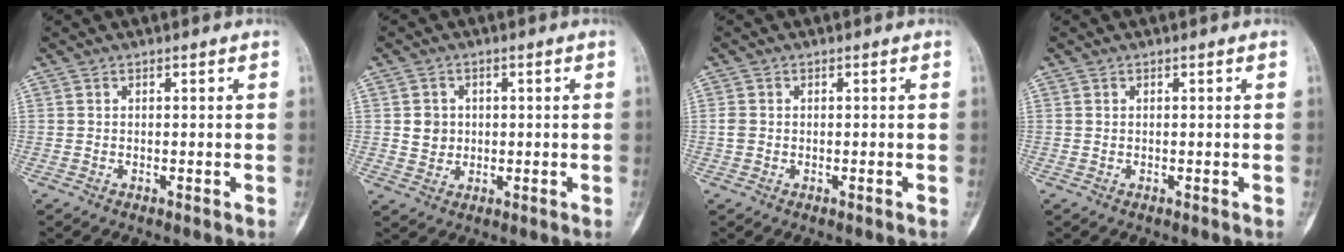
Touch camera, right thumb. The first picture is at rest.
{"total": 3.7, "force": [0.4, 3.5, 1.3], "torque": [-0.001, 0.002, 0.008]}
{"total": 1.3, "force": [-0.2, 1.1, 0.8], "torque": [-0.017, 0.001, -0.005]}
{"total": 0.0}